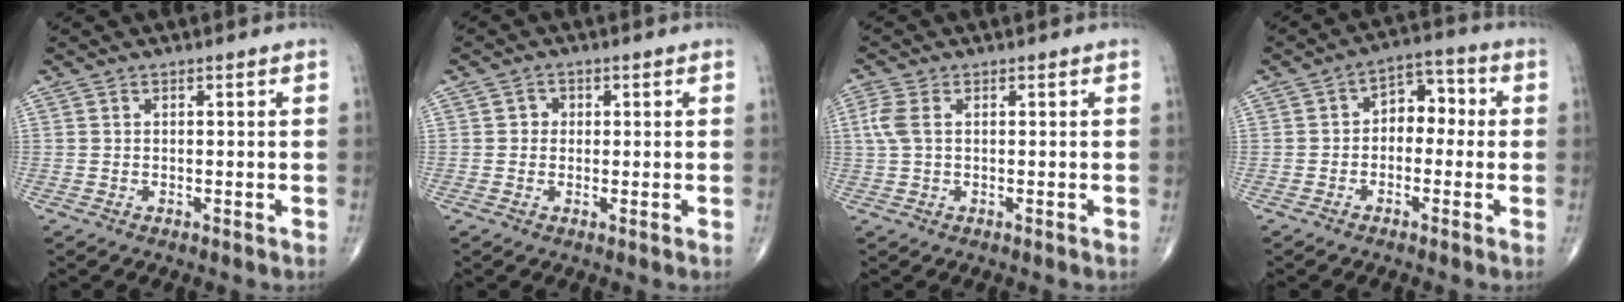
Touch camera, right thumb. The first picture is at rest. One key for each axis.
{"total": 1.8, "fx": 0.2, "fy": 1.7, "fz": 0.6, "tx": 0.004, "ty": 0.003, "tz": -0.001}
{"total": 3.7, "fx": 0.7, "fy": 2.1, "fz": 2.9, "tx": -0.093, "ty": 0.013, "tz": 0.014}
{"total": 6.7, "fx": -0.2, "fy": 4.6, "fz": 4.8, "tx": -0.036, "ty": 0.029, "tz": -0.018}